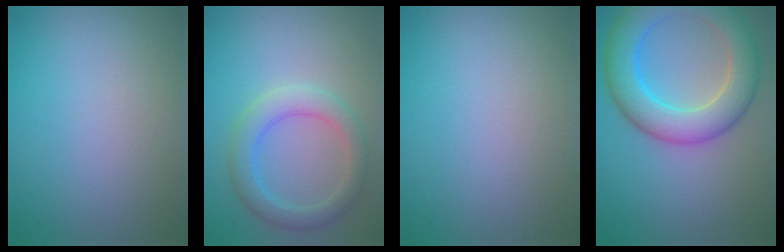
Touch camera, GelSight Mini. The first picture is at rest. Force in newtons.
{"total": 3.7, "press": 3.7, "slide": 0.2}
{"total": 0.0}
{"total": 7.6, "press": 7.6, "slide": 0.2}